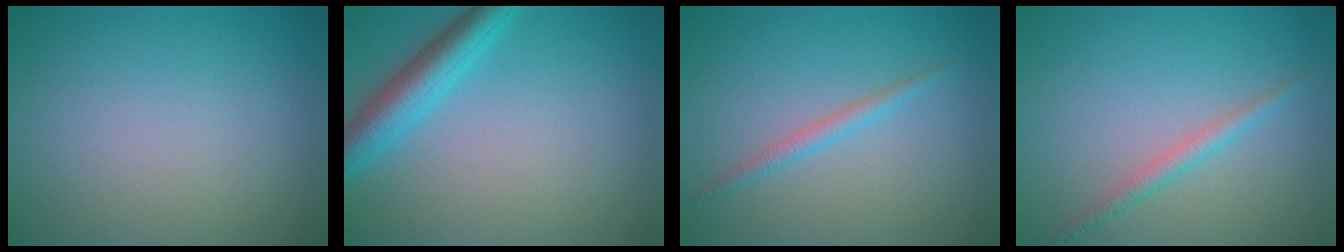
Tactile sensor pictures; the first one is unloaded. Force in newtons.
{"total": 4.1, "press": 4.1, "slide": 0.2}
{"total": 1.4, "press": 1.4, "slide": 0.1}
{"total": 1.6, "press": 1.6, "slide": 0.0}